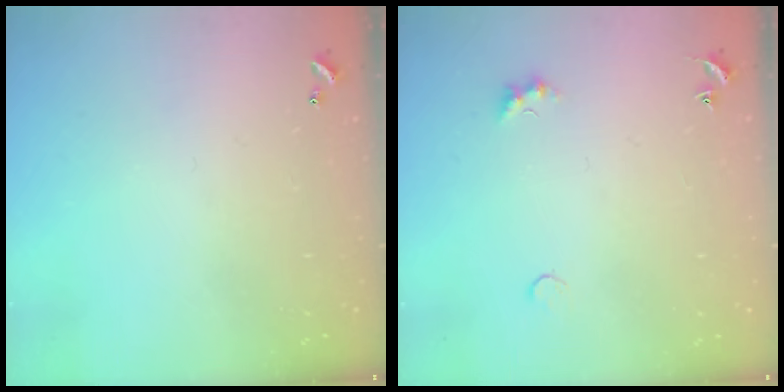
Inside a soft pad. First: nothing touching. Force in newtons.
{"total": 1.9, "press": 1.9, "slide": 0.5}